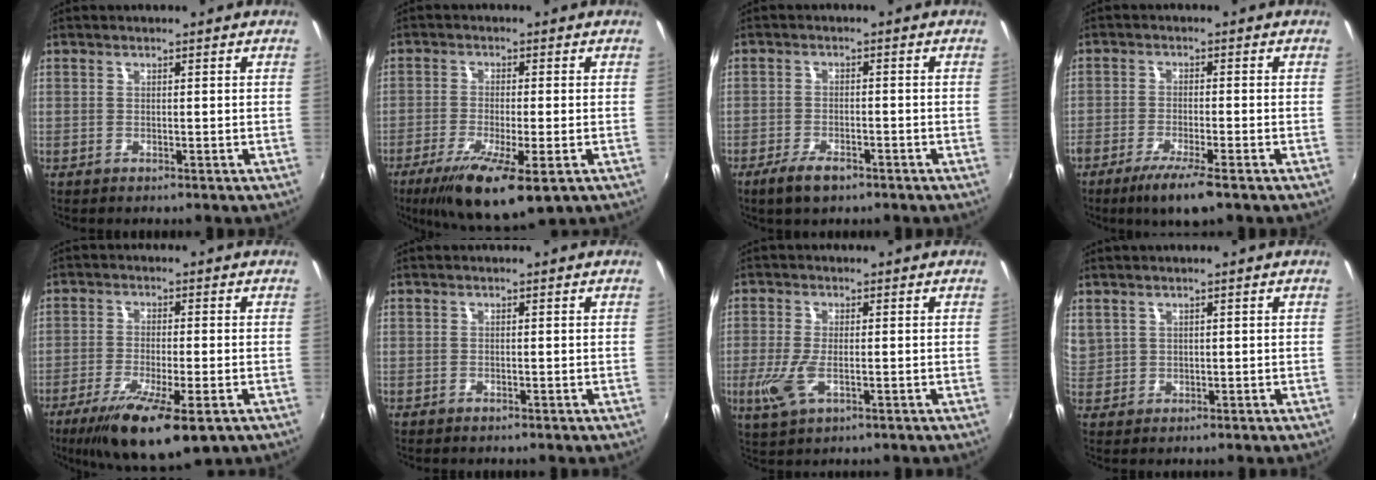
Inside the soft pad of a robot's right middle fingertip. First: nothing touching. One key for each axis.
{"total": 12.2, "fx": -6.5, "fy": 2.6, "fz": 10.0, "tx": -0.199, "ty": -0.042, "tz": -0.106}
{"total": 5.2, "fx": -3.6, "fy": 2.0, "fz": 3.1, "tx": -0.082, "ty": -0.011, "tz": -0.064}
{"total": 7.0, "fx": -4.9, "fy": 0.8, "fz": 5.0, "tx": -0.113, "ty": -0.019, "tz": -0.086}
{"total": 13.3, "fx": -7.5, "fy": 2.9, "fz": 10.6, "tx": -0.206, "ty": -0.045, "tz": -0.123}
{"total": 0.0}
{"total": 6.2, "fx": -1.5, "fy": 2.5, "fz": 5.4, "tx": -0.123, "ty": -0.014, "tz": -0.028}
{"total": 4.9, "fx": 2.4, "fy": 4.0, "fz": 1.3, "tx": -0.025, "ty": 0.012, "tz": 0.058}